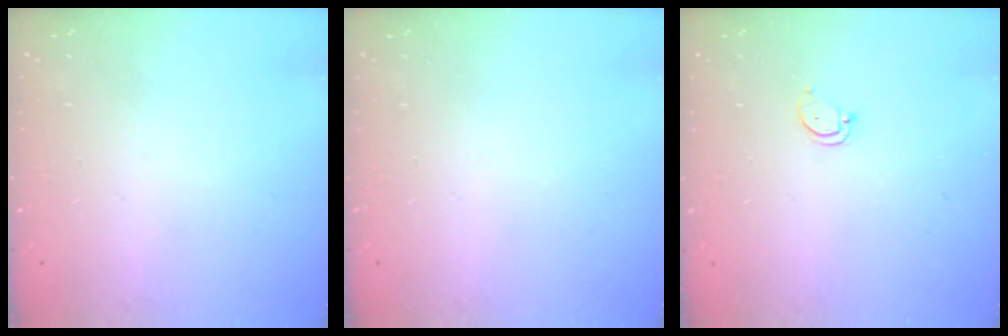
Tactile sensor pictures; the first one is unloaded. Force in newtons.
{"total": 0.0}
{"total": 2.9, "press": 2.9, "slide": 0.2}